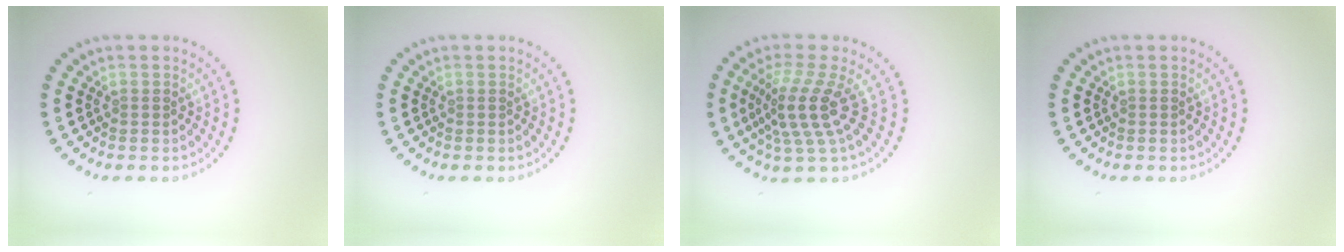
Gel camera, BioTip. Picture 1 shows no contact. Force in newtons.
{"total": 0.0}
{"total": 4.1, "press": 2.8, "slide": 3.0}
{"total": 0.0}